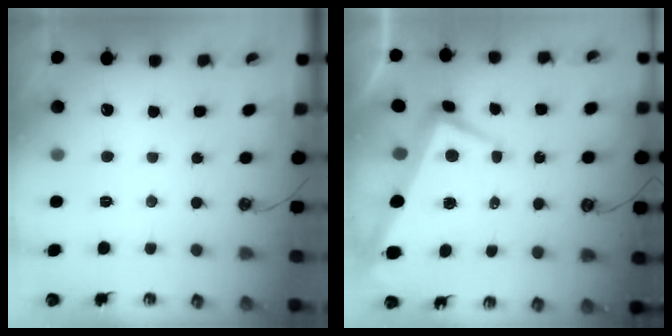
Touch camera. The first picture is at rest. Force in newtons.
{"total": 1.9, "press": 1.5, "slide": 1.2}